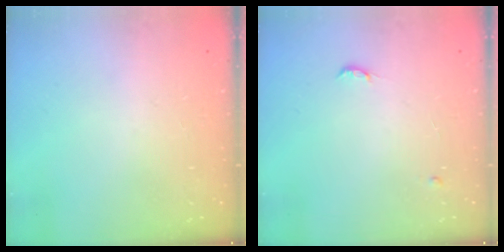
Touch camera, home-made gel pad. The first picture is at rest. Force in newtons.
{"total": 7.8, "press": 4.4, "slide": 6.4}